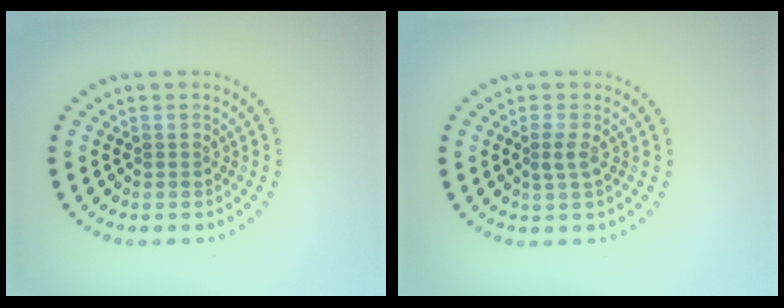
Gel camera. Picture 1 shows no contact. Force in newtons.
{"total": 1.3, "press": 1.1, "slide": 0.7}